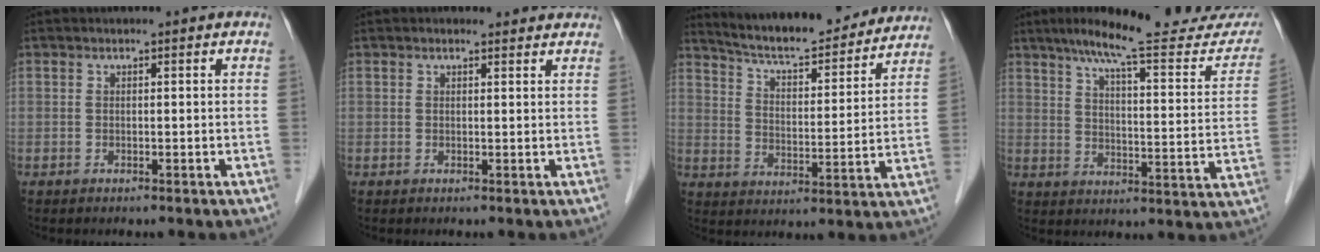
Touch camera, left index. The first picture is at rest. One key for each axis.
{"total": 2.3, "fx": 2.2, "fy": 0.8, "fz": 0.4, "tx": -0.009, "ty": 0.005, "tz": 0.016}
{"total": 19.2, "fx": 17.8, "fy": 3.1, "fz": 6.4, "tx": -0.094, "ty": -0.006, "tz": 0.248}
{"total": 22.9, "fx": 19.8, "fy": 2.7, "fz": 11.1, "tx": -0.153, "ty": -0.039, "tz": 0.252}